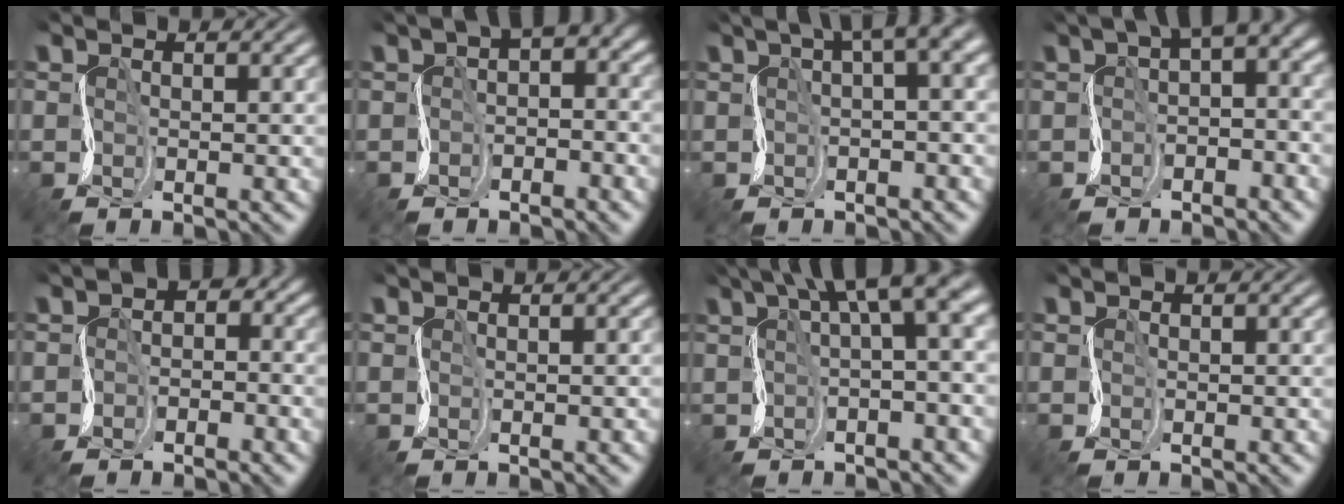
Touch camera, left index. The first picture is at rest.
{"total": 4.1, "force": [-0.2, 2.4, 3.3], "torque": [-0.037, 0.009, -0.013]}
{"total": 5.6, "force": [2.0, 1.3, 5.1], "torque": [-0.062, 0.017, 0.029]}
{"total": 5.7, "force": [0.4, 3.0, 4.8], "torque": [-0.060, 0.003, -0.001]}
{"total": 3.1, "force": [-0.8, 2.2, 2.0], "torque": [-0.017, 0.008, -0.023]}
{"total": 0.9, "force": [-0.3, 0.4, 0.8], "torque": [-0.003, 0.001, -0.003]}
{"total": 8.7, "force": [3.6, 2.4, 7.5], "torque": [-0.099, 0.027, 0.056]}
{"total": 0.0}